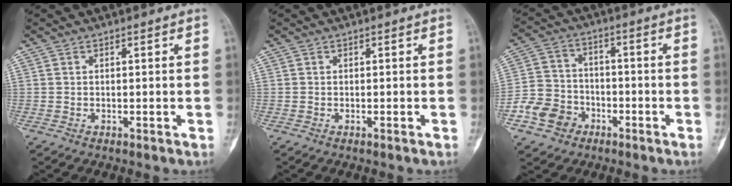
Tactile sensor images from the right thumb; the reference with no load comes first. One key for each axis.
{"total": 0.0}
{"total": 9.2, "fx": -4.4, "fy": 7.4, "fz": 3.0, "tx": -0.036, "ty": 0.034, "tz": -0.084}